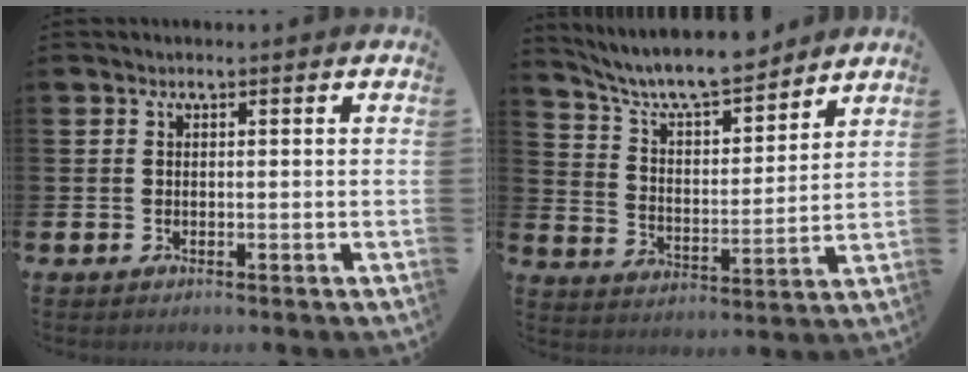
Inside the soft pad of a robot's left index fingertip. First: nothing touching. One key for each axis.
{"total": 8.3, "fx": 7.7, "fy": 1.4, "fz": 2.7, "tx": -0.083, "ty": -0.055, "tz": 0.134}